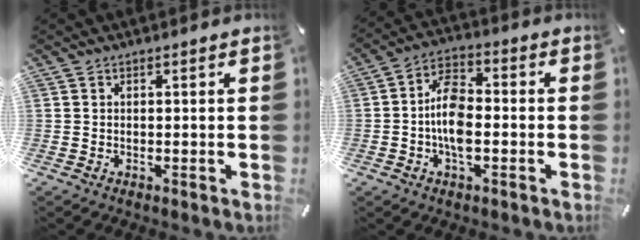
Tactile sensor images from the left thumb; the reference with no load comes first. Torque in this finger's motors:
{"motor_torque": [1.02, 2.07, 0.77, -0.10, 0.36]}